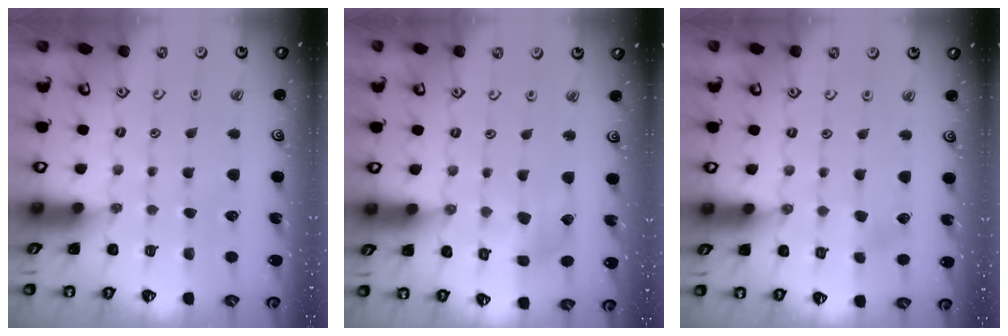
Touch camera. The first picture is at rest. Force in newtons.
{"total": 6.9, "press": 6.9, "slide": 0.7}
{"total": 3.0, "press": 2.9, "slide": 0.7}